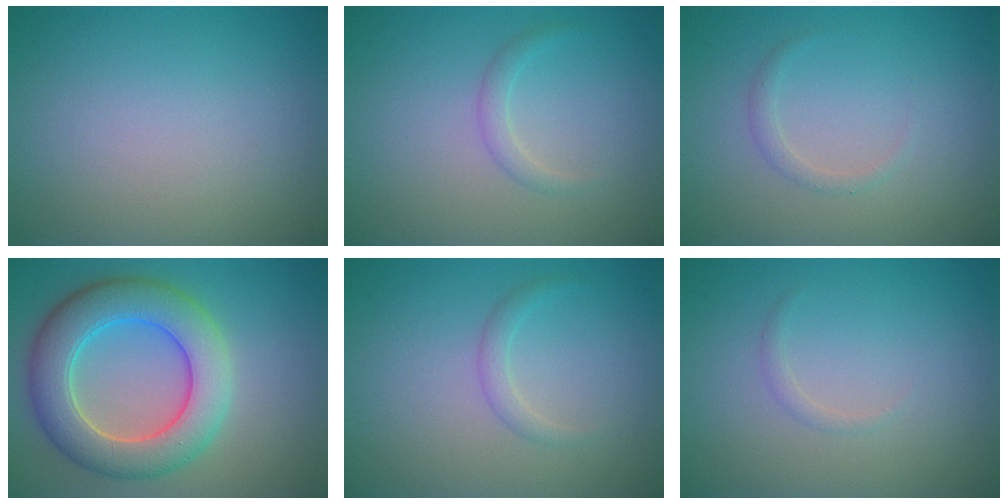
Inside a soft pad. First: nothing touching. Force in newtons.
{"total": 1.2, "press": 1.2, "slide": 0.1}
{"total": 1.0, "press": 1.0, "slide": 0.1}
{"total": 8.0, "press": 8.0, "slide": 0.4}
{"total": 1.2, "press": 1.2, "slide": 0.1}
{"total": 0.7, "press": 0.7, "slide": 0.1}